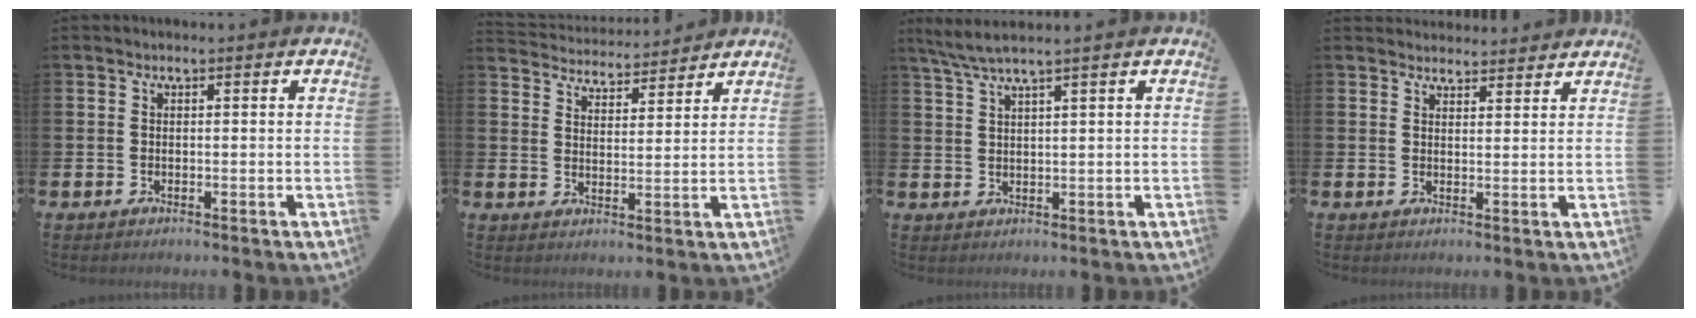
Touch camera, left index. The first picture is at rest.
{"total": 4.7, "force": [4.6, 0.6, -0.3], "torque": [-0.017, -0.034, 0.082]}
{"total": 3.7, "force": [3.1, -0.4, 2.0], "torque": [-0.052, -0.004, 0.057]}
{"total": 3.0, "force": [2.9, 0.6, -0.2], "torque": [0.007, -0.017, 0.051]}